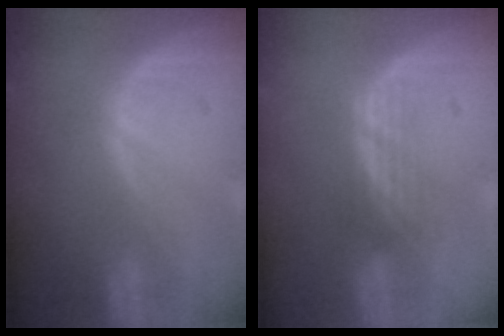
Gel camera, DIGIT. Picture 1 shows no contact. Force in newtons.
{"total": 2.4, "press": 2.3, "slide": 0.8}